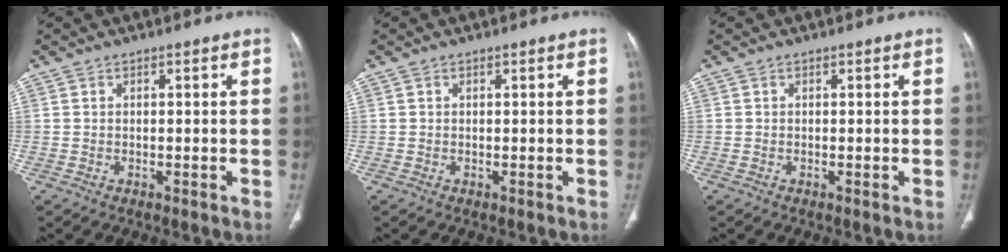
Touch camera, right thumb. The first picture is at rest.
{"total": 0.0}
{"total": 0.0}